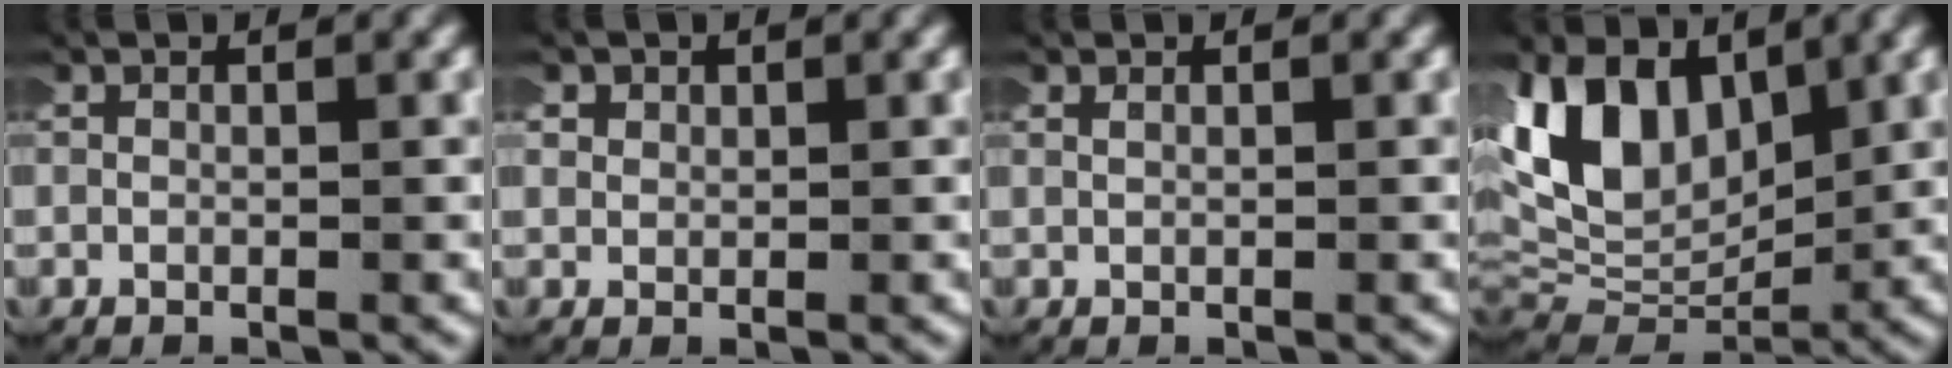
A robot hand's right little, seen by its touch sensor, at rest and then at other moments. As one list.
[{"total": 1.2, "force": [0.5, 1.1, 0.3], "torque": [-0.014, 0.000, 0.007]}, {"total": 0.5, "force": [0.4, -0.1, 0.3], "torque": [-0.005, -0.002, 0.011]}, {"total": 10.8, "force": [2.9, 7.4, 7.2], "torque": [-0.167, -0.006, 0.055]}]